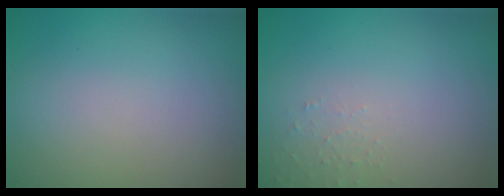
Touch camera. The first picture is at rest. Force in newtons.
{"total": 1.1, "press": 1.0, "slide": 0.2}